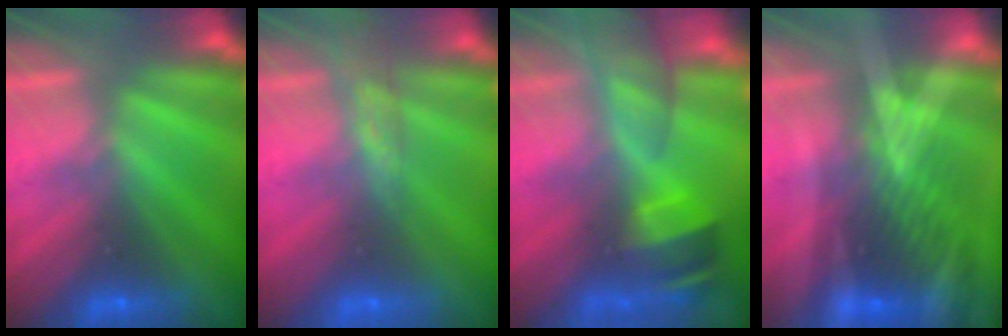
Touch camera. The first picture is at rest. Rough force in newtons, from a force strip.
{"total": 2.9}
{"total": 10.0}
{"total": 2.9}